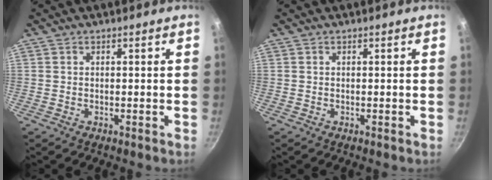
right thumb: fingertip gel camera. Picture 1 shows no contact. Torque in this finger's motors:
{"motor_torque": [-0.09, 0.18, -0.01, 0.00, 0.00]}